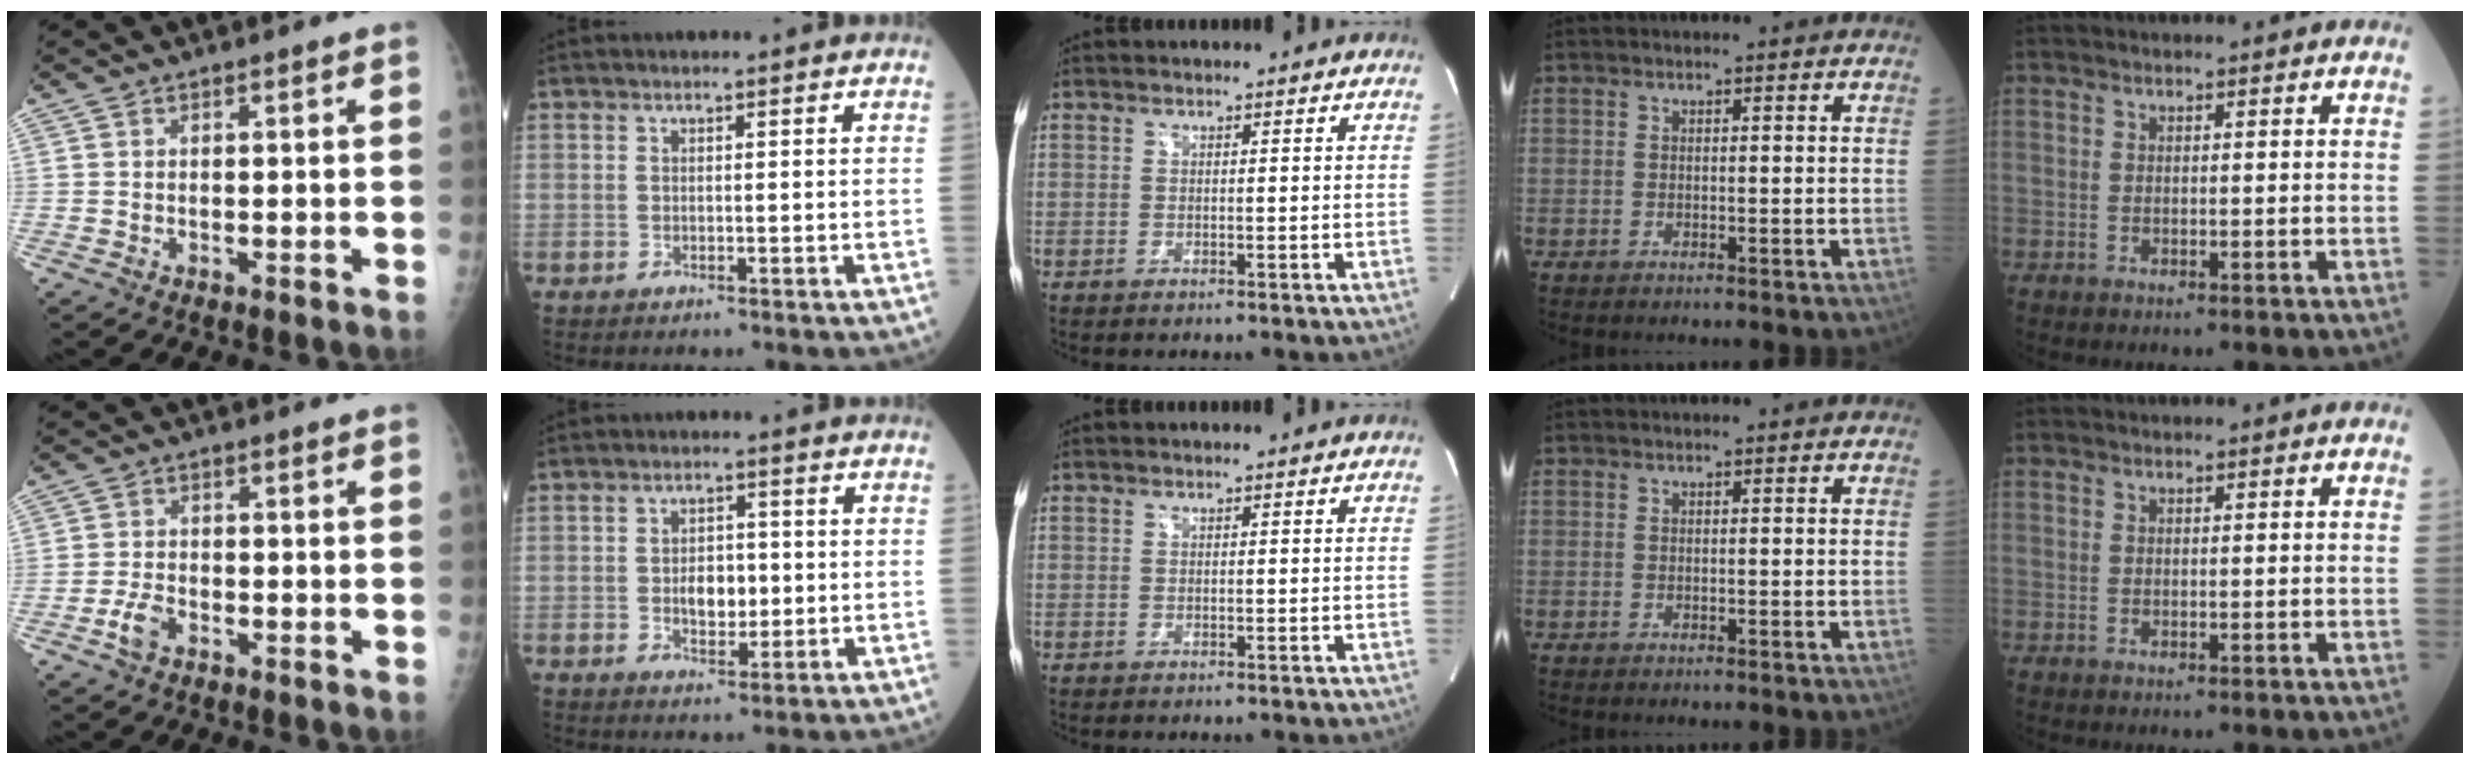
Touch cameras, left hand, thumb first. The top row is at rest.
{"thumb": {"total": 3.5, "force": [-2.0, 1.9, 2.2], "torque": [-0.047, 0.011, -0.038]}, "index": {"total": 4.7, "force": [-0.2, 2.8, 3.7], "torque": [-0.061, 0.004, 0.001]}}